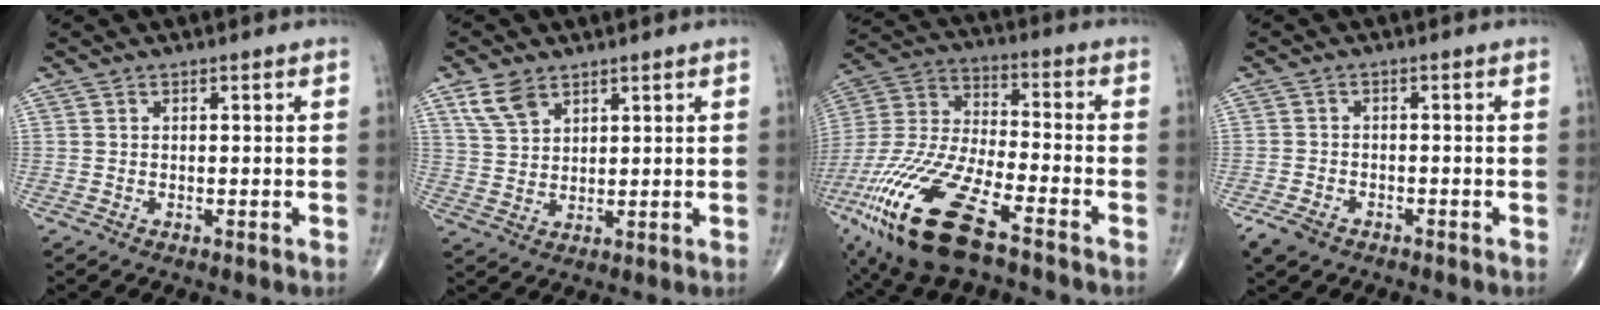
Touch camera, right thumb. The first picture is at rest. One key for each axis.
{"total": 5.8, "fx": 3.7, "fy": 3.4, "fz": 3.0, "tx": -0.050, "ty": -0.014, "tz": 0.079}
{"total": 23.7, "fx": -13.1, "fy": 8.0, "fz": 18.1, "tx": -0.435, "ty": 0.010, "tz": -0.246}
{"total": 4.2, "fx": -2.8, "fy": 2.5, "fz": 1.9, "tx": -0.044, "ty": 0.004, "tz": -0.048}